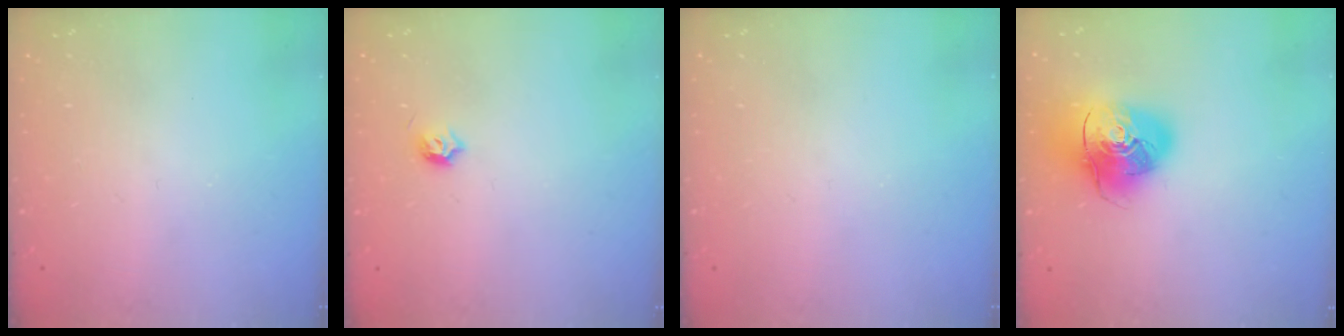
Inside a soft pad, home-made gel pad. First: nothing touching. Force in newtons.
{"total": 3.7, "press": 3.6, "slide": 0.9}
{"total": 0.0}
{"total": 15.6, "press": 15.4, "slide": 2.2}